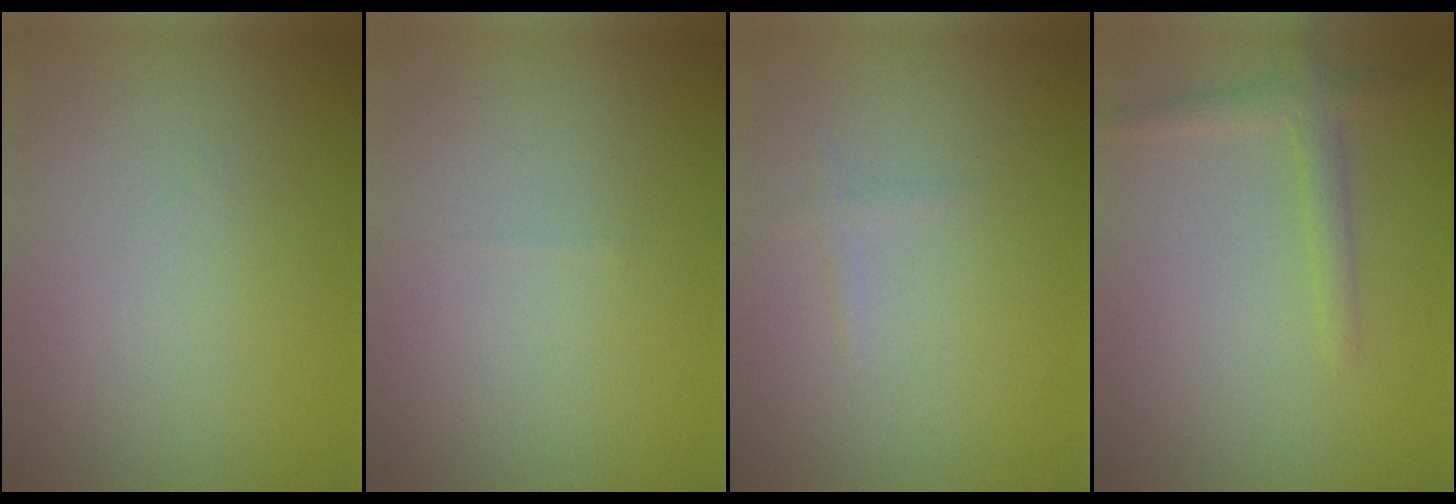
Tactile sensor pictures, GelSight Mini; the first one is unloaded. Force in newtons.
{"total": 0.0}
{"total": 0.5, "press": 0.5, "slide": 0.0}
{"total": 2.0, "press": 2.0, "slide": 0.1}